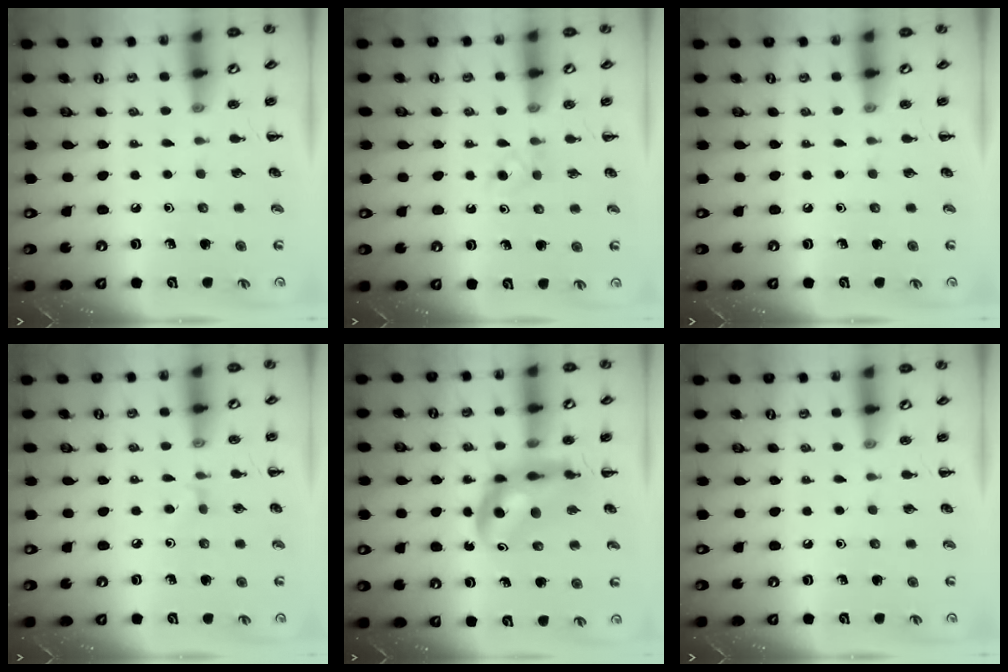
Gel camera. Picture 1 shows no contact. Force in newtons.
{"total": 2.6, "press": 2.3, "slide": 1.2}
{"total": 0.0}
{"total": 3.6, "press": 3.4, "slide": 1.3}
{"total": 8.5, "press": 8.1, "slide": 2.6}
{"total": 0.0}